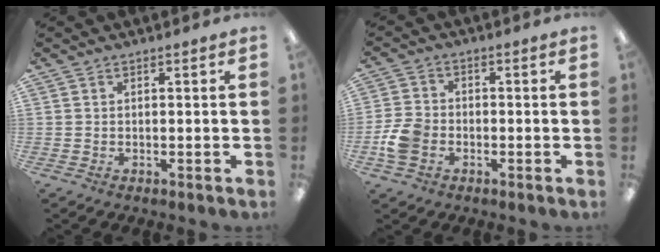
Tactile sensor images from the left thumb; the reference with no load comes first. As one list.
[{"total": 6.7, "force": [-2.2, 5.1, 3.8], "torque": [-0.080, 0.013, -0.039]}]